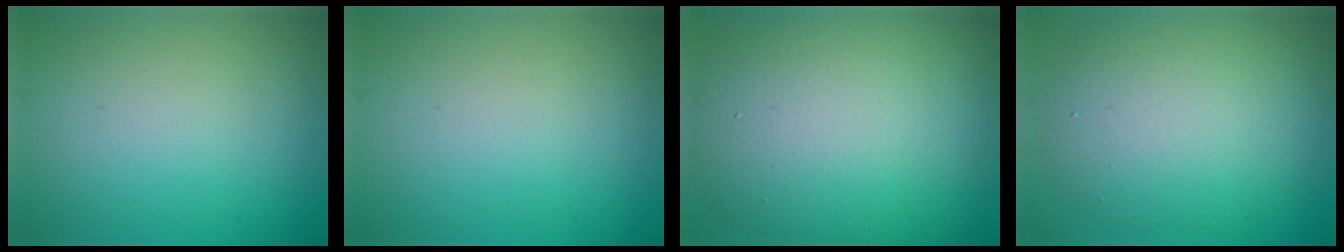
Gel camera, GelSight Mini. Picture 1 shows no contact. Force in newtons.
{"total": 0.0}
{"total": 15.6, "press": 15.6, "slide": 1.1}
{"total": 8.5, "press": 8.5, "slide": 0.3}